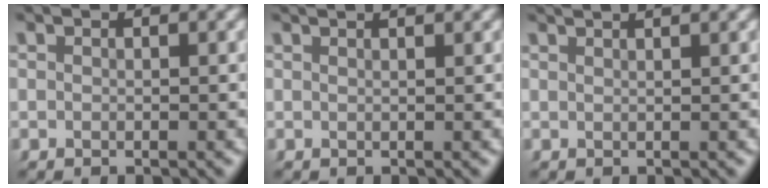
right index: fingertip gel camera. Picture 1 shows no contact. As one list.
[{"total": 1.3, "force": [0.9, -0.3, 0.9], "torque": [-0.005, 0.004, 0.014]}, {"total": 2.5, "force": [1.9, 0.1, 1.7], "torque": [-0.012, 0.009, 0.027]}]